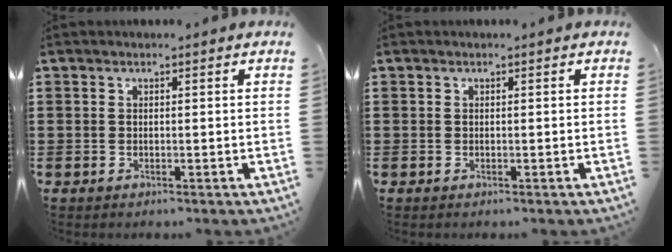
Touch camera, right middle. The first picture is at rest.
{"total": 0.0}